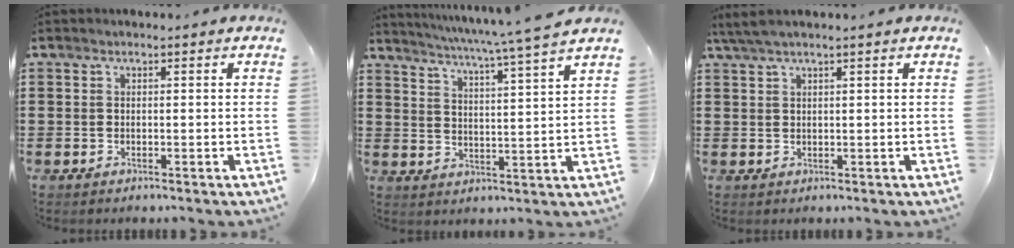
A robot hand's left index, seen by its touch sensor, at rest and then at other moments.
{"total": 4.8, "force": [3.9, -1.6, 2.2], "torque": [-0.060, -0.038, 0.058]}
{"total": 2.5, "force": [1.8, 0.0, 1.7], "torque": [-0.035, 0.001, 0.034]}